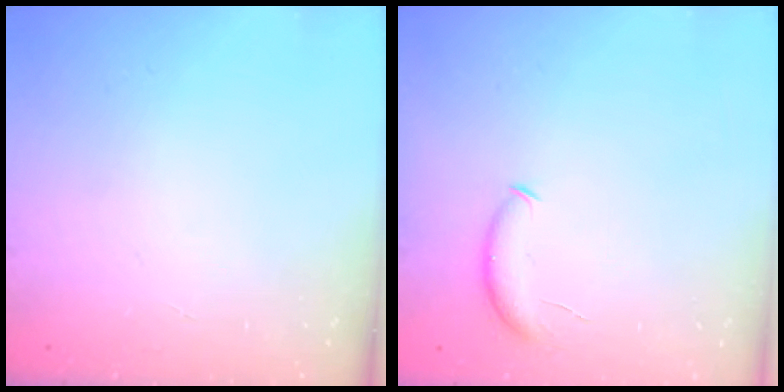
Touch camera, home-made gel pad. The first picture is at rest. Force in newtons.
{"total": 6.8, "press": 6.8, "slide": 0.6}